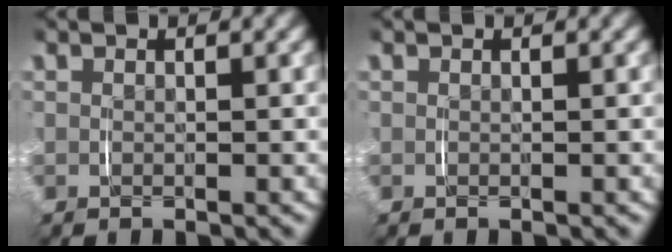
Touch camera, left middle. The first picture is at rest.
{"total": 0.0}